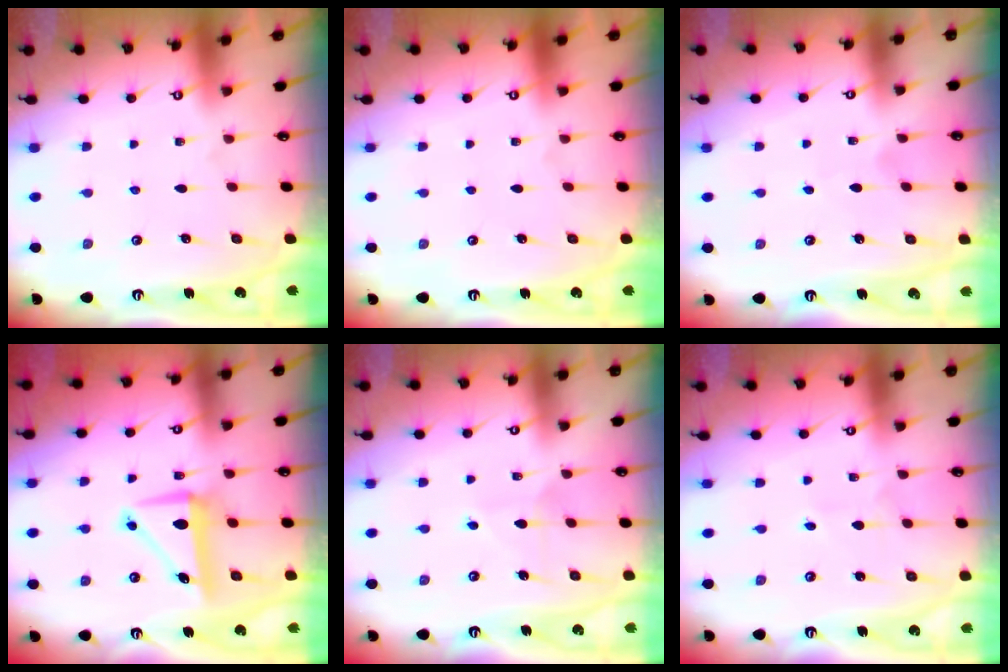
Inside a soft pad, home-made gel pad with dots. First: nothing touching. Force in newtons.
{"total": 0.0}
{"total": 2.8, "press": 2.8, "slide": 0.1}
{"total": 8.2, "press": 8.0, "slide": 1.8}
{"total": 7.4, "press": 7.4, "slide": 0.4}
{"total": 1.8, "press": 1.8, "slide": 0.2}